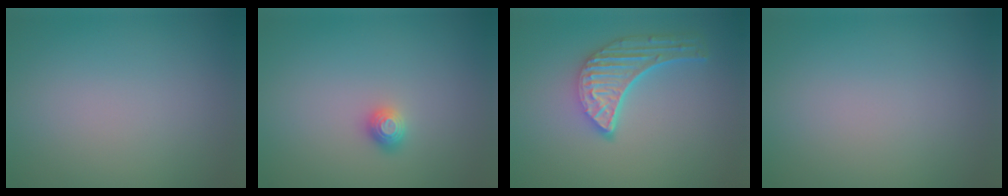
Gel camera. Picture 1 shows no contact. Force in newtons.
{"total": 1.1, "press": 1.0, "slide": 0.3}
{"total": 5.0, "press": 3.9, "slide": 3.2}
{"total": 0.0}